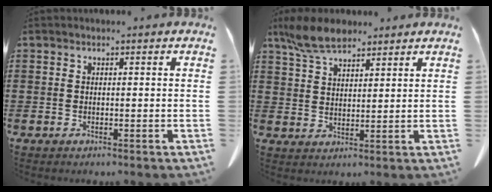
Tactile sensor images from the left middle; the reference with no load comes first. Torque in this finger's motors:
{"motor_torque": [0.31, 0.12, 0.19, 0.05]}